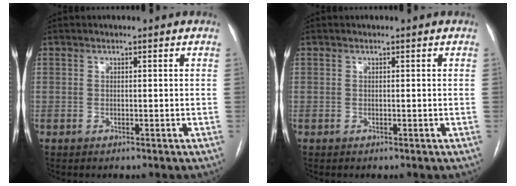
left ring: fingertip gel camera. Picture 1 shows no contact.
{"total": 0.0}